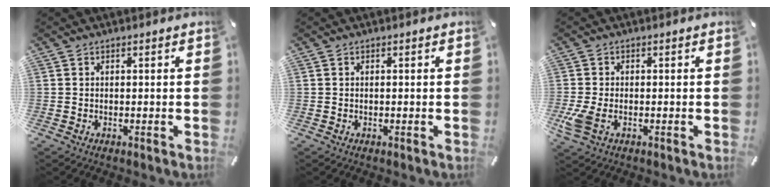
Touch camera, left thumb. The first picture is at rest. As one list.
[{"total": 0.0}, {"total": 5.2, "force": [-1.7, 3.1, 3.8], "torque": [-0.094, -0.004, -0.031]}]